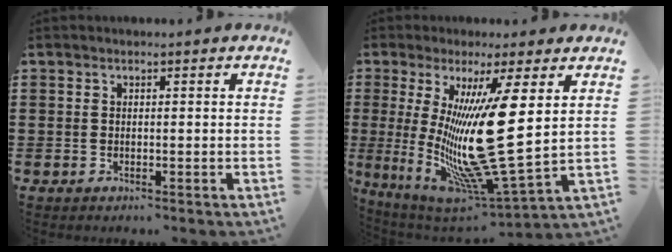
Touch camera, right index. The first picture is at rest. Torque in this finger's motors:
{"motor_torque": [2.14, 0.00, 1.05, 0.21]}